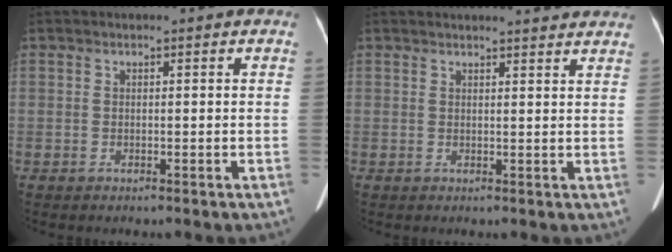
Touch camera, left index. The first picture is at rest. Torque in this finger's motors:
{"motor_torque": [0.09, -0.09, -0.01, 0.06]}